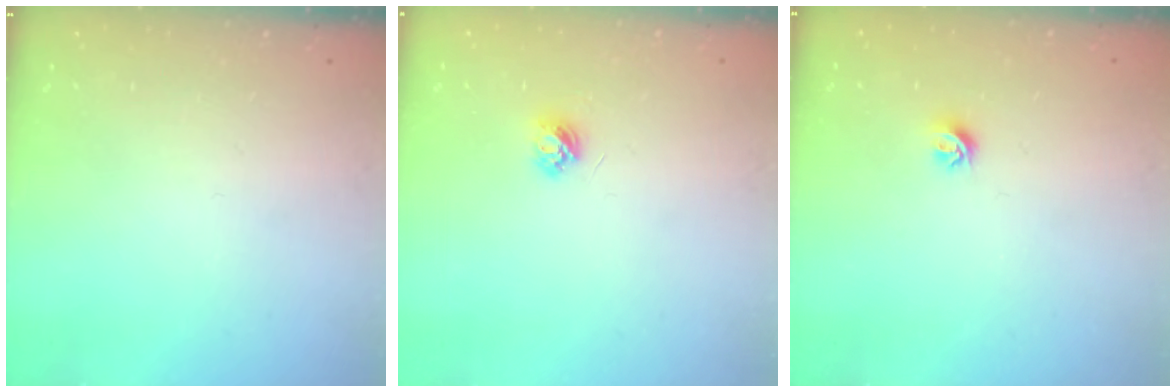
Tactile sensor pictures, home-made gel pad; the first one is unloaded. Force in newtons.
{"total": 3.6, "press": 3.5, "slide": 0.4}
{"total": 6.0, "press": 5.9, "slide": 0.7}